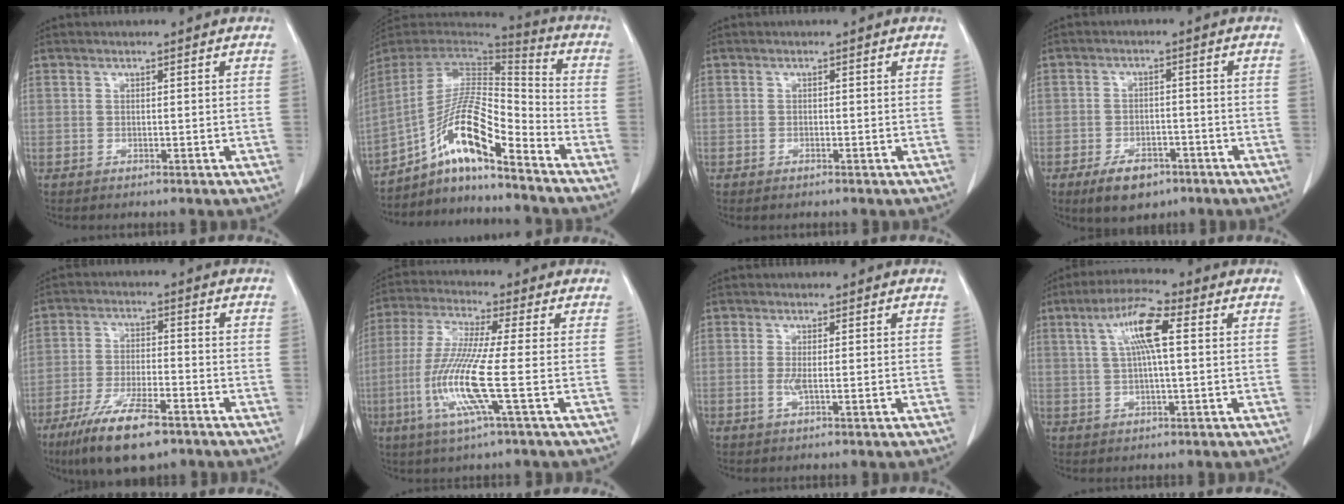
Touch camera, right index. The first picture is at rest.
{"total": 14.5, "force": [-9.3, 1.7, 11.0], "torque": [-0.203, 0.012, -0.165]}
{"total": 0.5, "force": [-0.4, 0.1, 0.3], "torque": [-0.010, -0.002, -0.006]}
{"total": 6.3, "force": [-4.0, 3.3, 3.6], "torque": [-0.062, 0.000, -0.059]}
{"total": 11.8, "force": [-7.7, 2.8, 8.5], "torque": [-0.159, -0.020, -0.132]}
{"total": 11.5, "force": [-2.9, -0.6, 11.1], "torque": [-0.237, -0.017, -0.068]}
{"total": 2.0, "force": [-0.3, 0.2, 2.0], "torque": [-0.043, -0.004, -0.006]}
{"total": 7.9, "force": [2.1, 1.0, 7.6], "torque": [-0.148, 0.015, 0.034]}